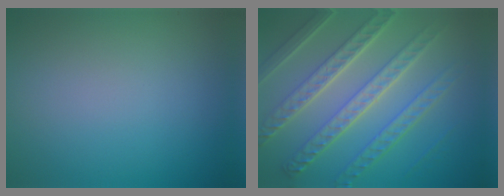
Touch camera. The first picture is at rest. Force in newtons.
{"total": 8.2, "press": 6.4, "slide": 5.1}